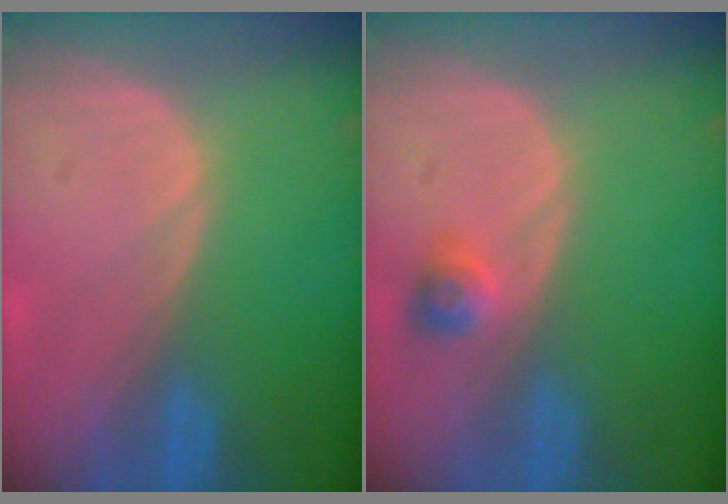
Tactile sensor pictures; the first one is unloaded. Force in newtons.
{"total": 2.2, "press": 2.1, "slide": 0.8}